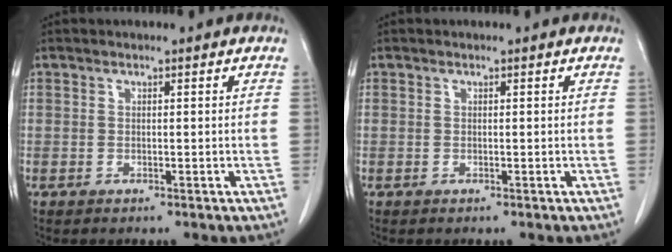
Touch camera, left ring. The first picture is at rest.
{"total": 0.0}